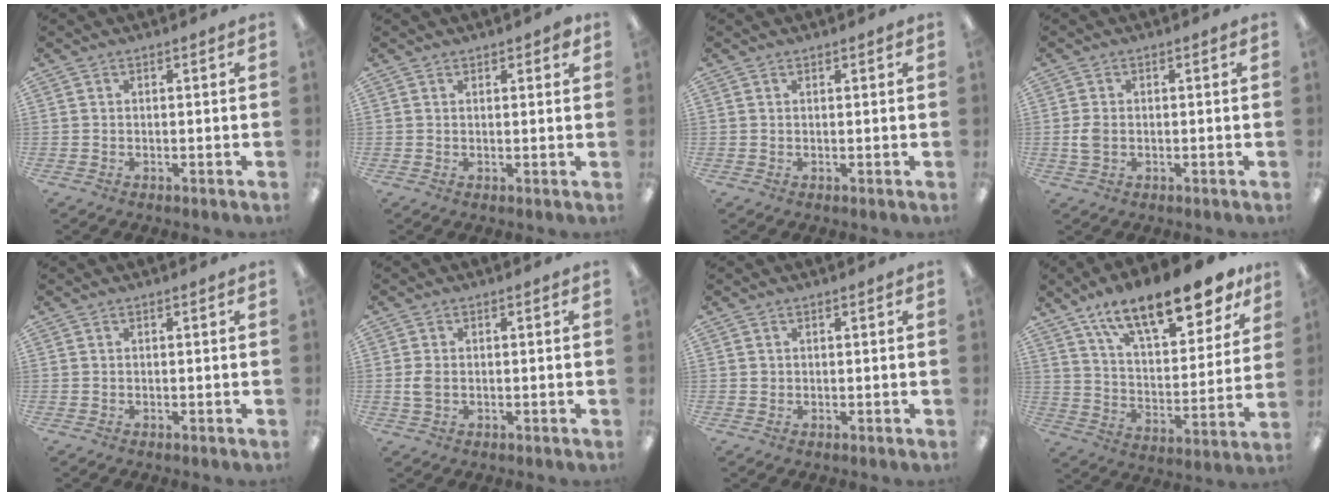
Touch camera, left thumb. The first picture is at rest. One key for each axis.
{"total": 1.6, "fx": 1.4, "fy": 0.6, "fz": 0.7, "tx": -0.006, "ty": -0.002, "tz": 0.023}
{"total": 0.5, "fx": 0.5, "fy": 0.2, "fz": 0.1, "tx": 0.006, "ty": -0.002, "tz": 0.006}
{"total": 3.1, "fx": -0.2, "fy": 2.1, "fz": 2.3, "tx": -0.056, "ty": 0.000, "tz": -0.008}
{"total": 0.0}
{"total": 2.7, "fx": -0.1, "fy": 1.7, "fz": 2.1, "tx": -0.053, "ty": 0.000, "tz": -0.007}
{"total": 0.7, "fx": 0.3, "fy": 0.7, "fz": 0.0, "tx": 0.001, "ty": 0.004, "tz": 0.005}
{"total": 17.9, "fx": 13.3, "fy": 6.3, "fz": 10.2, "tx": -0.157, "ty": -0.085, "tz": 0.226}